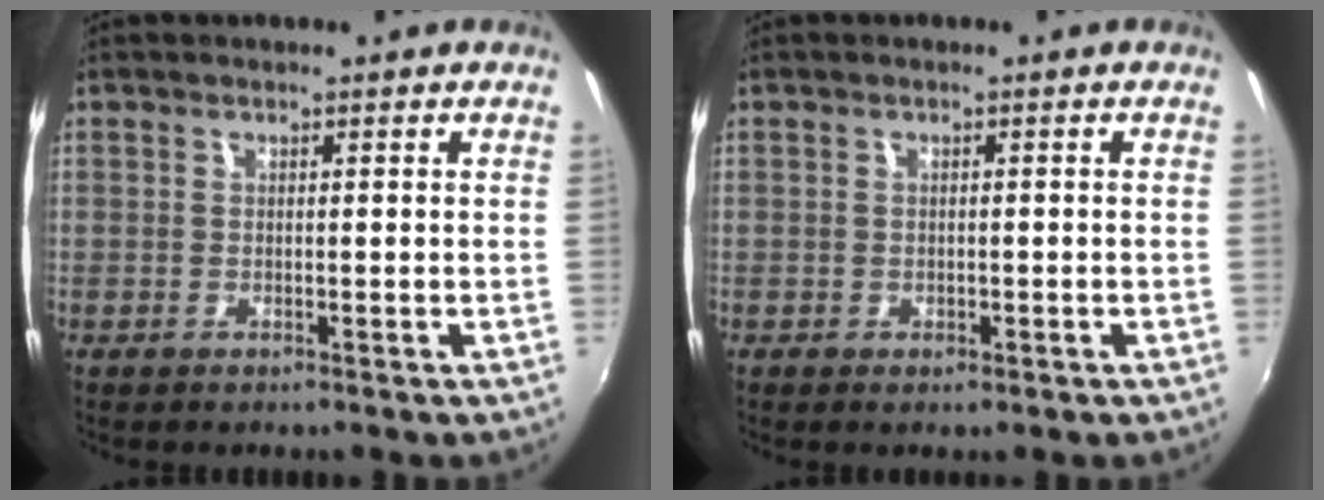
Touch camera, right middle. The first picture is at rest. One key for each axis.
{"total": 1.1, "fx": -0.6, "fy": 0.8, "fz": 0.5, "tx": -0.009, "ty": -0.006, "tz": -0.011}